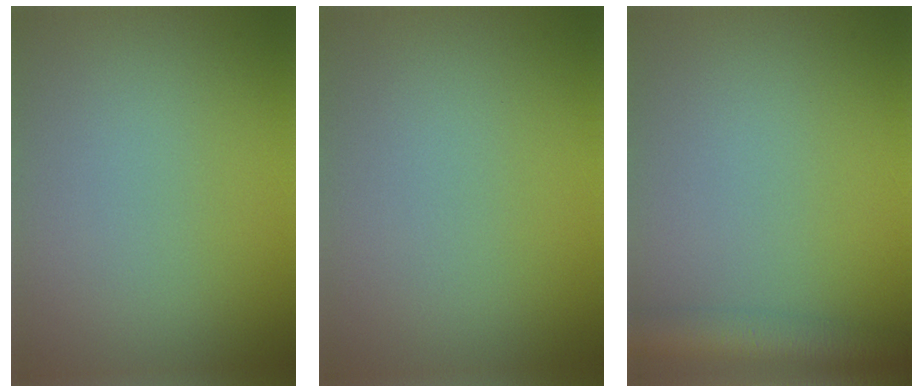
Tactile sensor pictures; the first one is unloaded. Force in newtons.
{"total": 0.0}
{"total": 4.5, "press": 4.5, "slide": 0.2}